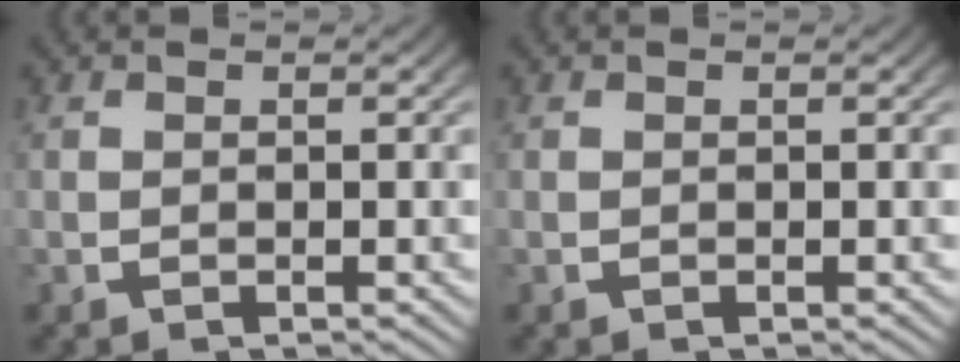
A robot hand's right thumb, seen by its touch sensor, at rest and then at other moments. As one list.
[{"total": 0.0}]